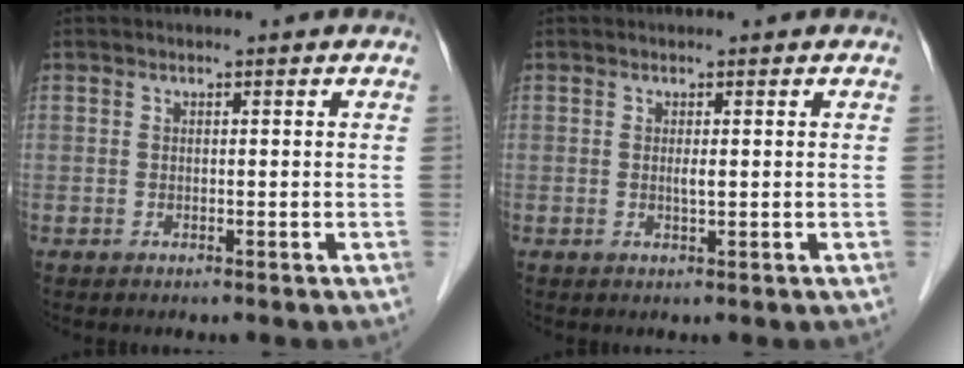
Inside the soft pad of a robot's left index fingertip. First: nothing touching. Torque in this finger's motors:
{"motor_torque": [0.30, 0.20, 0.01, 0.00]}